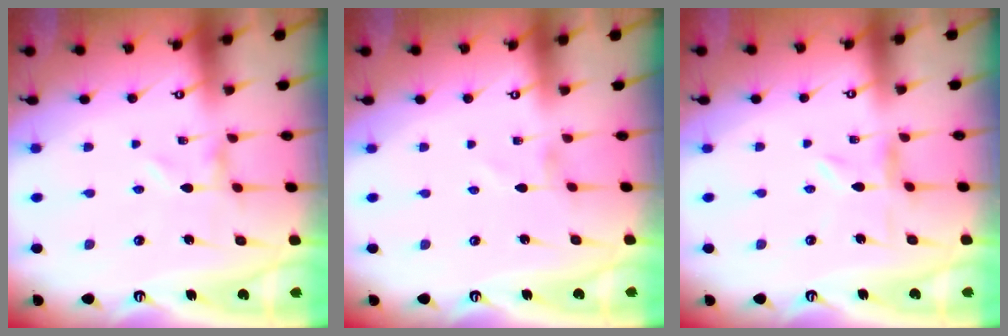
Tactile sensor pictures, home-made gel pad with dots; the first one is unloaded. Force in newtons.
{"total": 0.0}
{"total": 1.5, "press": 1.5, "slide": 0.3}